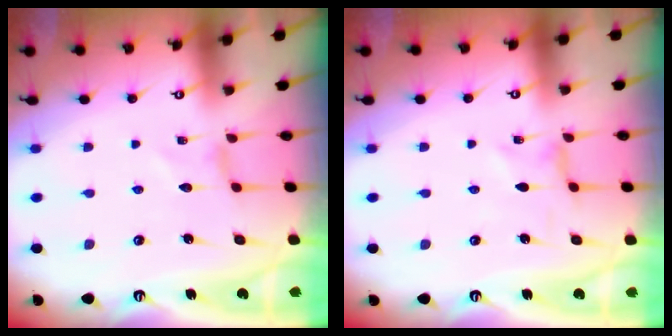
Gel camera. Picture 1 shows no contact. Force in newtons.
{"total": 0.0}